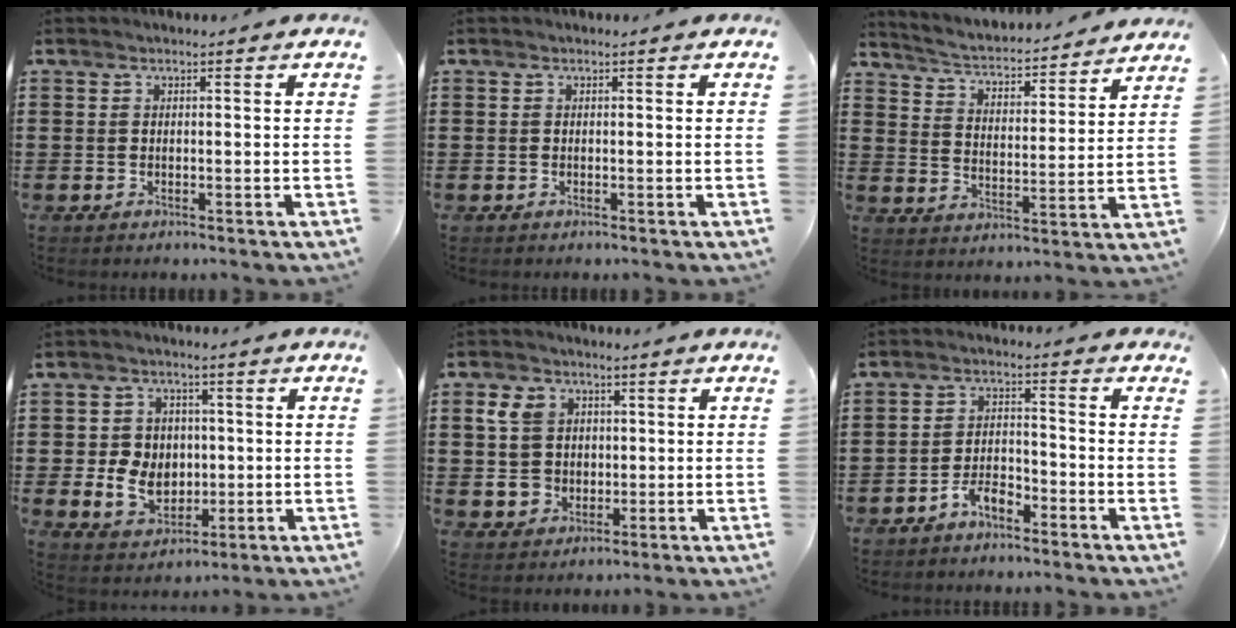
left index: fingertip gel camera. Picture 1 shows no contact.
{"total": 0.0}
{"total": 3.1, "force": [3.0, 0.0, 0.8], "torque": [-0.033, -0.032, 0.042]}
{"total": 6.8, "force": [-0.1, 6.0, 3.2], "torque": [-0.076, 0.013, -0.002]}
{"total": 6.9, "force": [1.1, 6.3, 2.7], "torque": [-0.075, 0.017, 0.018]}
{"total": 3.7, "force": [-3.0, 1.5, 1.7], "torque": [-0.038, 0.008, -0.061]}